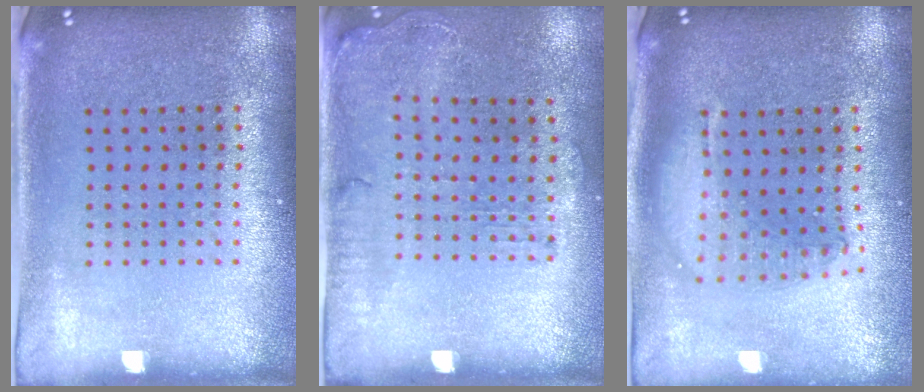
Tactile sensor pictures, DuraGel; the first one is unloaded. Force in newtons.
{"total": 1.6, "press": 1.4, "slide": 0.8}
{"total": 1.7, "press": 1.5, "slide": 0.9}